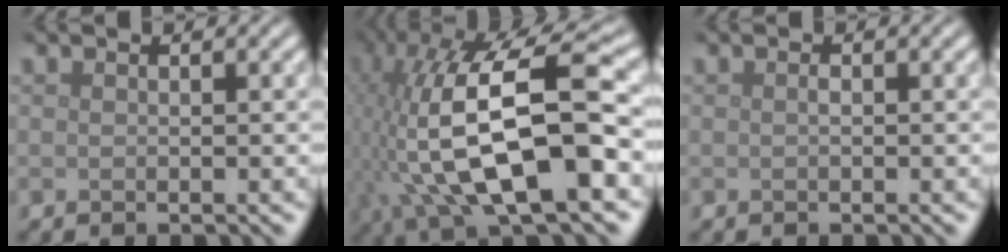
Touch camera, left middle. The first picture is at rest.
{"total": 16.0, "force": [-2.0, 6.3, 14.6], "torque": [-0.285, 0.001, -0.033]}
{"total": 0.5, "force": [-0.1, 0.2, 0.5], "torque": [-0.010, 0.000, 0.000]}